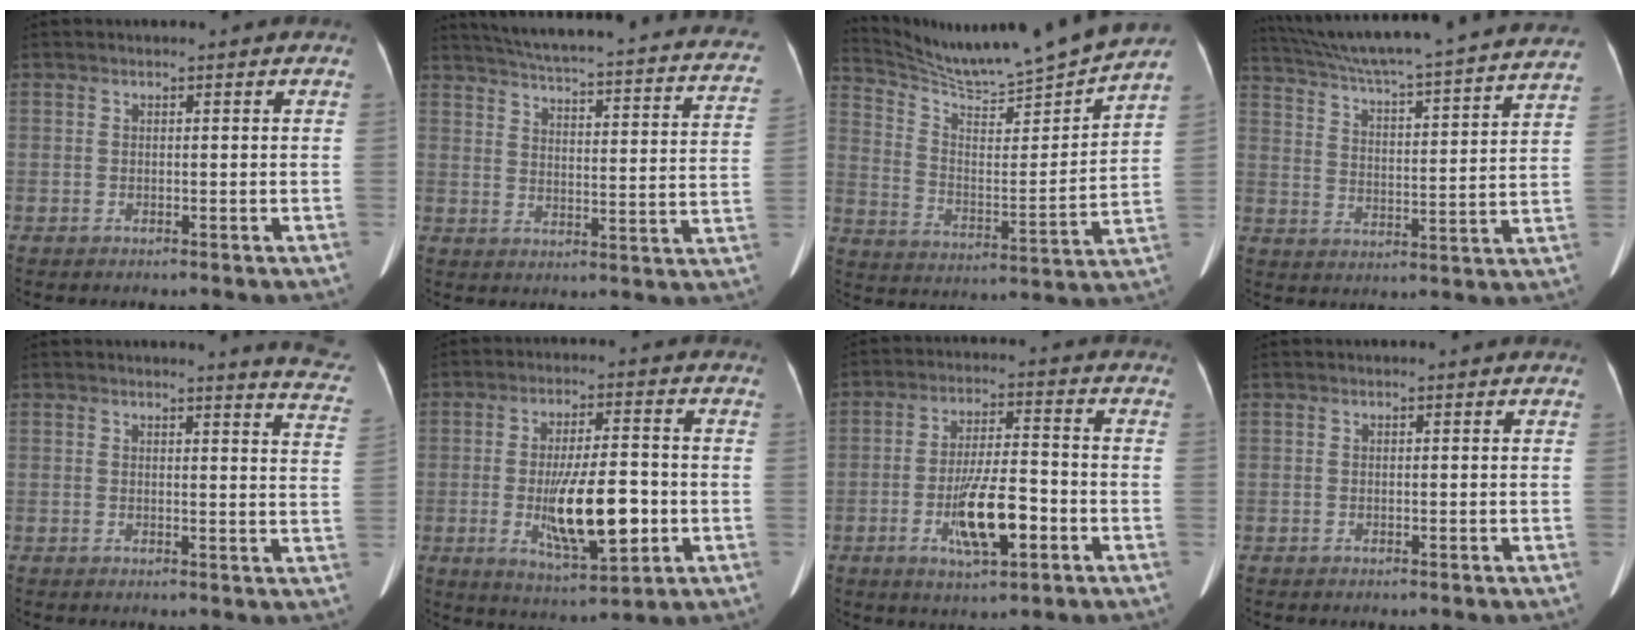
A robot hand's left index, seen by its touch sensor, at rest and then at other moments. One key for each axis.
{"total": 26.8, "fx": 22.3, "fy": 4.1, "fz": 14.2, "tx": -0.209, "ty": -0.036, "tz": 0.260}
{"total": 16.6, "fx": 15.7, "fy": -1.6, "fz": 4.9, "tx": -0.098, "ty": -0.041, "tz": 0.251}
{"total": 29.8, "fx": 27.1, "fy": 0.6, "fz": 12.3, "tx": -0.208, "ty": -0.039, "tz": 0.359}
{"total": 8.6, "fx": 8.3, "fy": -0.2, "fz": 1.9, "tx": -0.005, "ty": -0.071, "tz": 0.059}
{"total": 12.0, "fx": -2.3, "fy": 3.1, "fz": 11.4, "tx": -0.204, "ty": -0.009, "tz": -0.029}
{"total": 9.7, "fx": -3.4, "fy": 2.3, "fz": 8.8, "tx": -0.166, "ty": -0.002, "tz": -0.056}
{"total": 0.0}